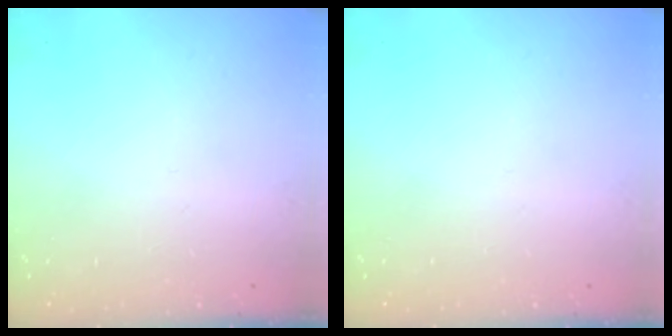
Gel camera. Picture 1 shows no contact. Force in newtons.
{"total": 0.0}